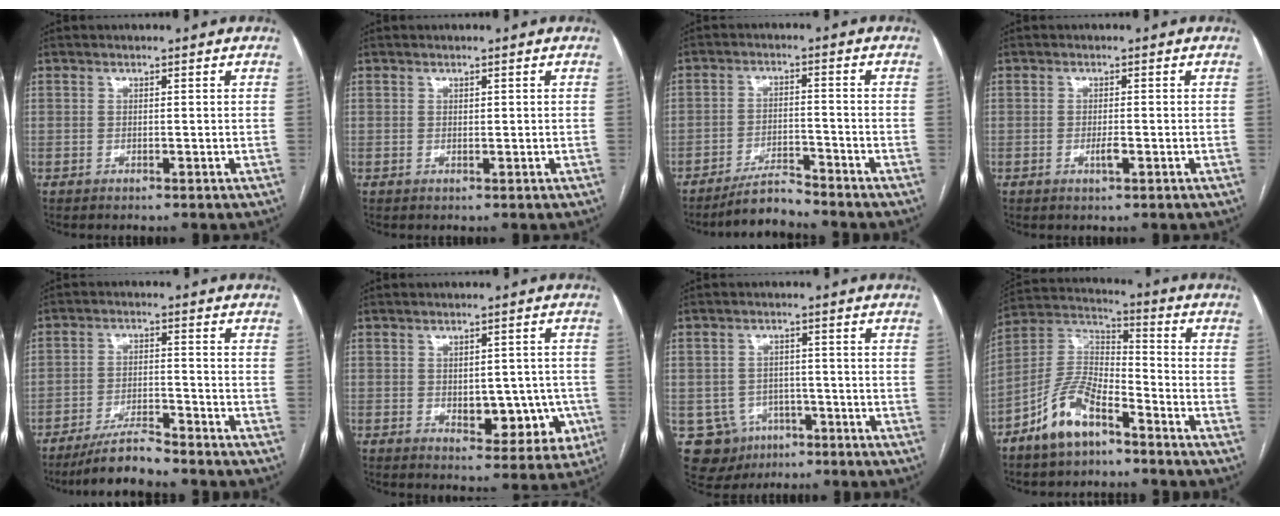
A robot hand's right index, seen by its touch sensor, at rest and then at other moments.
{"total": 0.0}
{"total": 4.9, "force": [-4.8, 0.1, 1.1], "torque": [-0.019, -0.011, -0.085]}
{"total": 1.6, "force": [-0.6, 0.3, 1.4], "torque": [-0.028, -0.002, -0.009]}
{"total": 6.6, "force": [-6.0, 0.4, 2.8], "torque": [-0.052, -0.017, -0.110]}
{"total": 8.9, "force": [-1.6, 5.3, 6.9], "torque": [-0.065, 0.012, -0.006]}
{"total": 8.3, "force": [-3.4, 7.4, 1.4], "torque": [-0.034, 0.010, -0.037]}
{"total": 10.3, "force": [-6.8, 3.8, 6.7], "torque": [-0.147, 0.012, -0.132]}